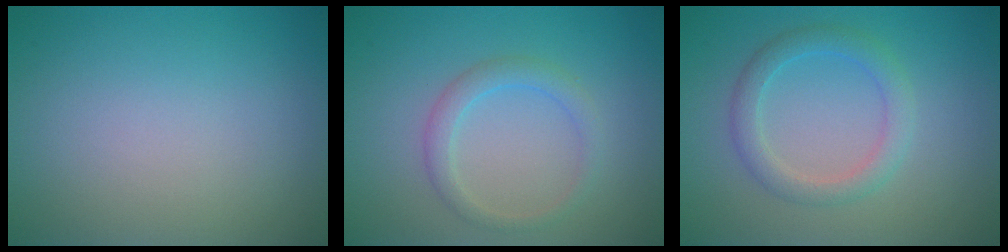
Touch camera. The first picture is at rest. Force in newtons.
{"total": 2.1, "press": 2.1, "slide": 0.1}
{"total": 2.6, "press": 2.6, "slide": 0.1}